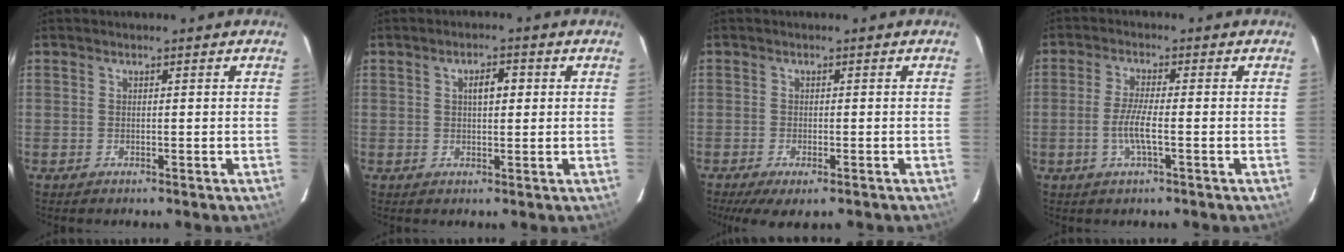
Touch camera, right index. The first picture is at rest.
{"total": 3.3, "force": [0.8, 1.5, 2.8], "torque": [-0.046, 0.012, 0.013]}
{"total": 8.9, "force": [-6.4, 2.7, 5.5], "torque": [-0.122, -0.033, -0.101]}
{"total": 5.1, "force": [-1.5, 0.4, 4.9], "torque": [-0.097, -0.006, -0.031]}